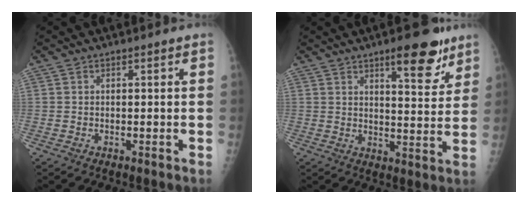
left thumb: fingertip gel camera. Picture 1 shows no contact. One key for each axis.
{"total": 10.7, "fx": 6.9, "fy": 3.4, "fz": 7.5, "tx": -0.076, "ty": -0.041, "tz": 0.096}